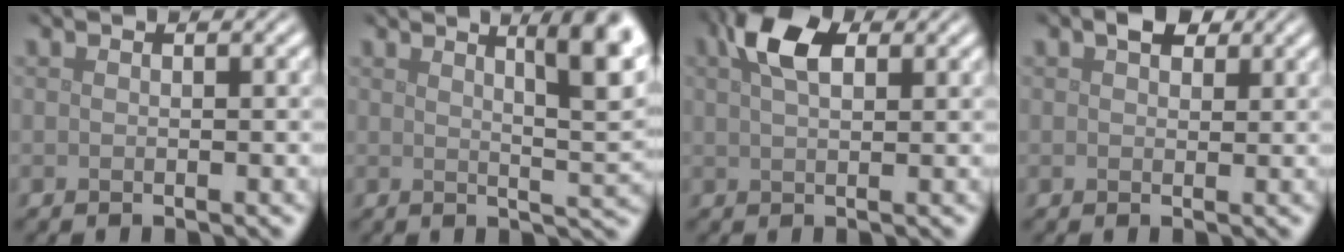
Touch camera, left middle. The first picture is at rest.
{"total": 7.9, "force": [3.7, 2.1, 6.6], "torque": [-0.051, 0.019, 0.042]}
{"total": 4.4, "force": [2.0, 2.2, 3.3], "torque": [-0.069, 0.009, 0.034]}
{"total": 2.3, "force": [1.1, 1.5, 1.3], "torque": [-0.021, 0.001, 0.016]}